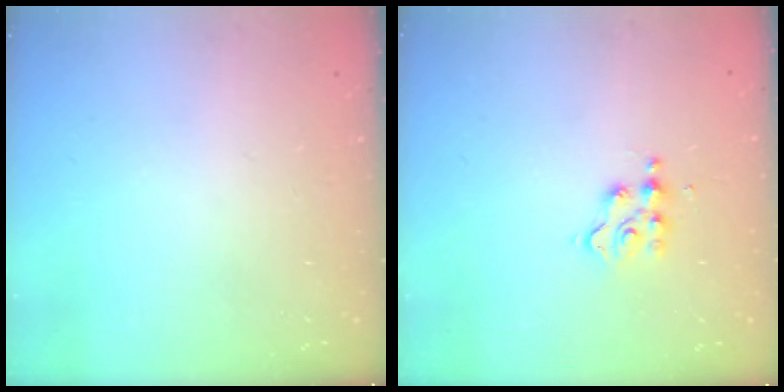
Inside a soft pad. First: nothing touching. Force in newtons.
{"total": 3.3, "press": 3.3, "slide": 0.2}